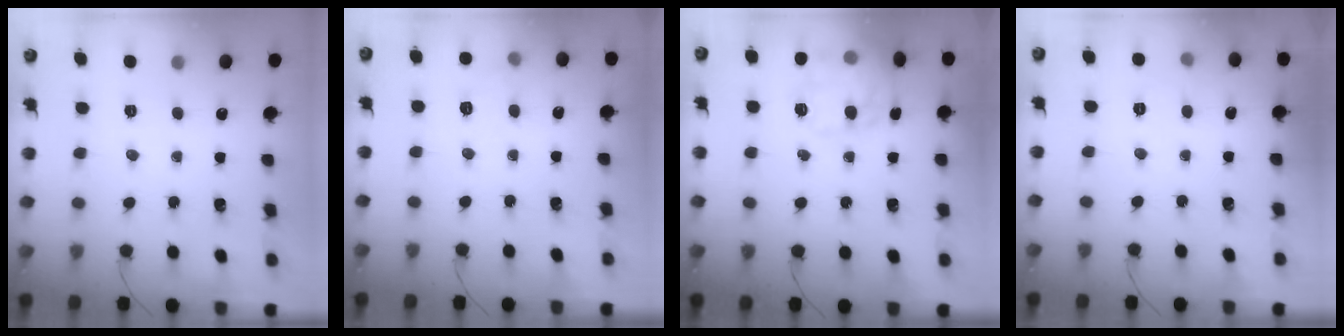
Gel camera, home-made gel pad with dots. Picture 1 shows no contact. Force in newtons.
{"total": 5.9, "press": 5.6, "slide": 1.6}
{"total": 17.3, "press": 17.3, "slide": 1.4}
{"total": 2.9, "press": 2.5, "slide": 1.4}